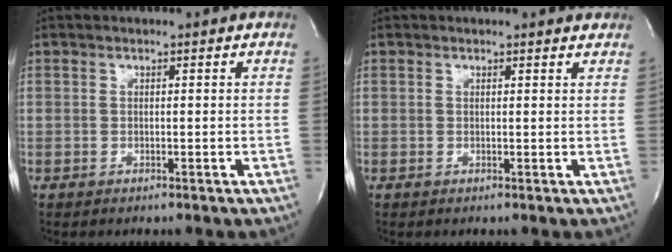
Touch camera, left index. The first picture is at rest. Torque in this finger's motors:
{"motor_torque": [0.14, -0.06, -0.06, -0.01]}